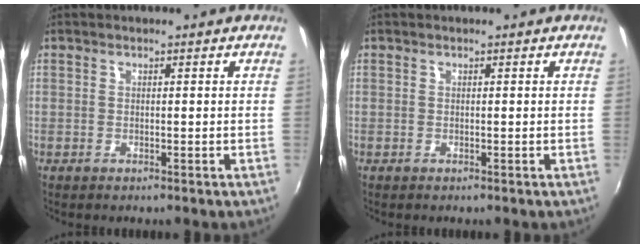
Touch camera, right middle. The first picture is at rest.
{"total": 0.0}